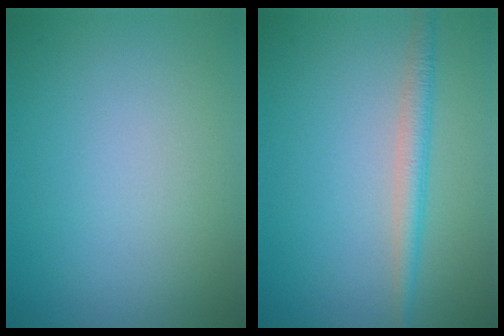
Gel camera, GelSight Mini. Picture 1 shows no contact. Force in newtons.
{"total": 2.5, "press": 2.5, "slide": 0.0}